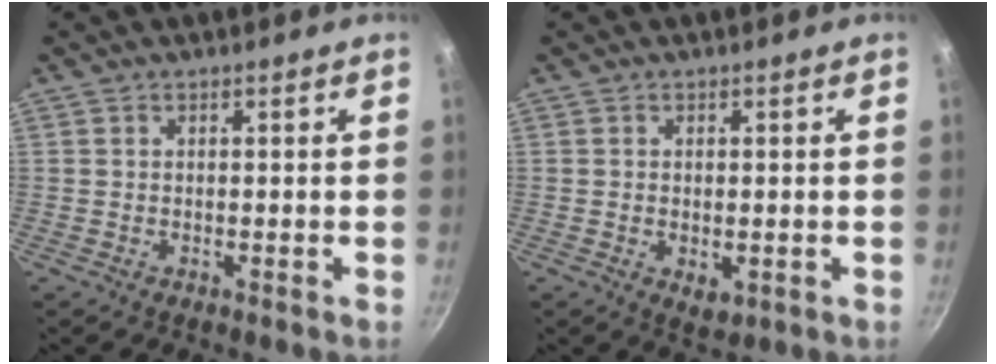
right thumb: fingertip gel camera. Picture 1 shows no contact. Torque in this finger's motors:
{"motor_torque": [-0.30, 0.34, -0.37, 0.22, -0.01]}